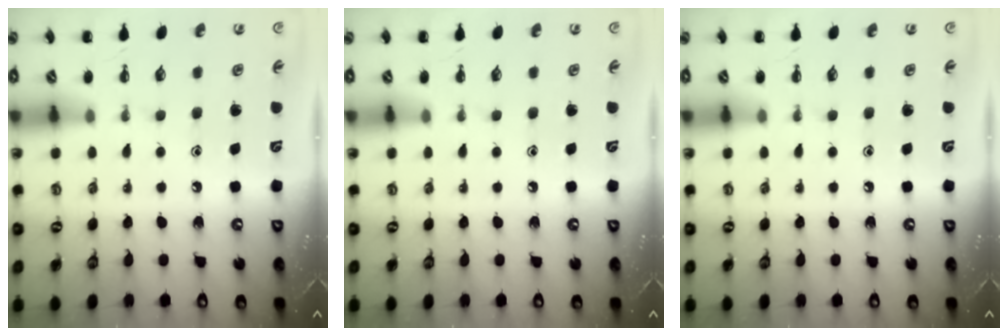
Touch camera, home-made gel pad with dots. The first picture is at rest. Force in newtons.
{"total": 0.0}
{"total": 0.0}